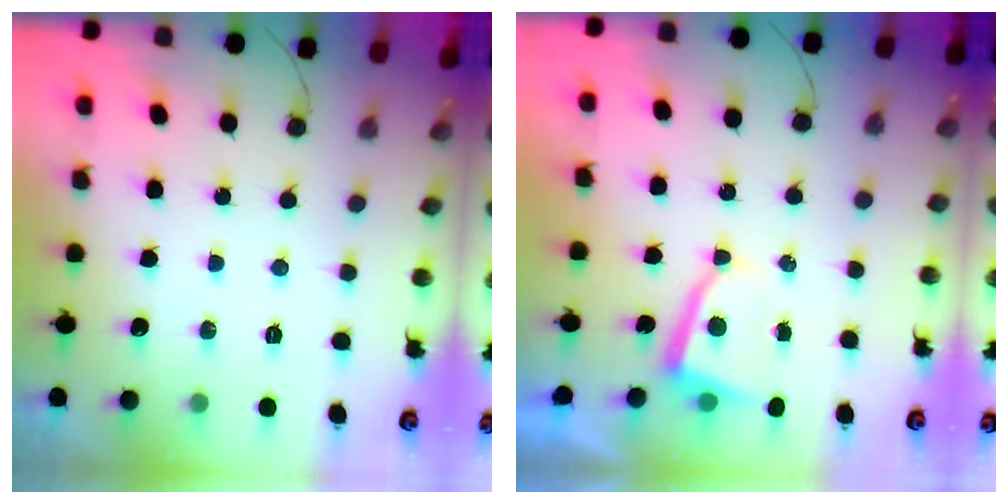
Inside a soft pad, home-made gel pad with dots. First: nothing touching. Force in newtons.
{"total": 4.2, "press": 4.1, "slide": 0.5}